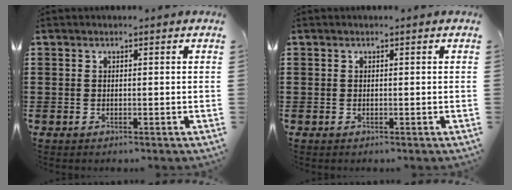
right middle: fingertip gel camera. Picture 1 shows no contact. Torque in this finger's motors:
{"motor_torque": [0.00, -0.01, 0.00, 0.00]}